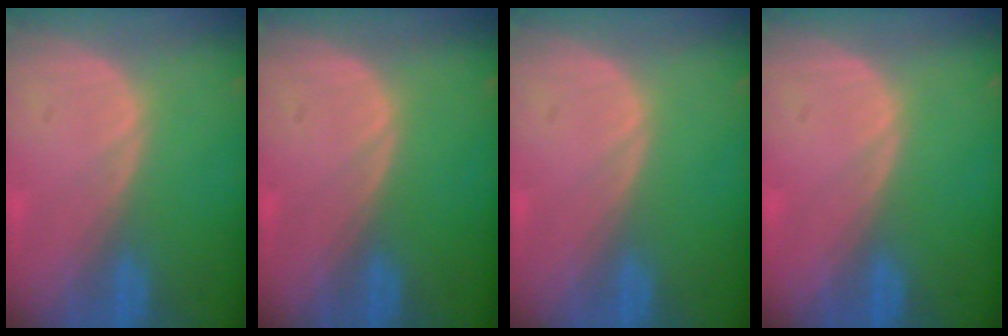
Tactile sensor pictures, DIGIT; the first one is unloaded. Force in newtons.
{"total": 0.0}
{"total": 0.0}
{"total": 0.0}